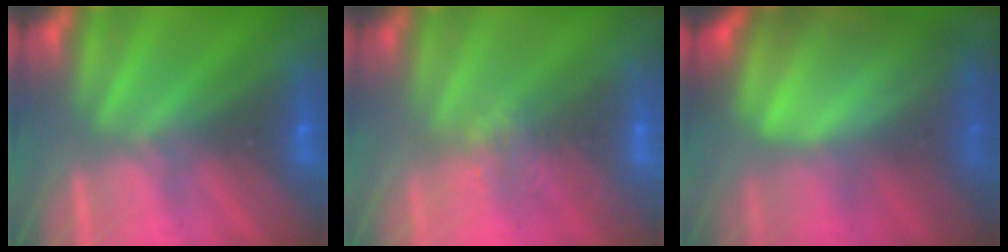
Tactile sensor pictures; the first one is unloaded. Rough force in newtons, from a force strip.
{"total": 2.8}
{"total": 8.2}